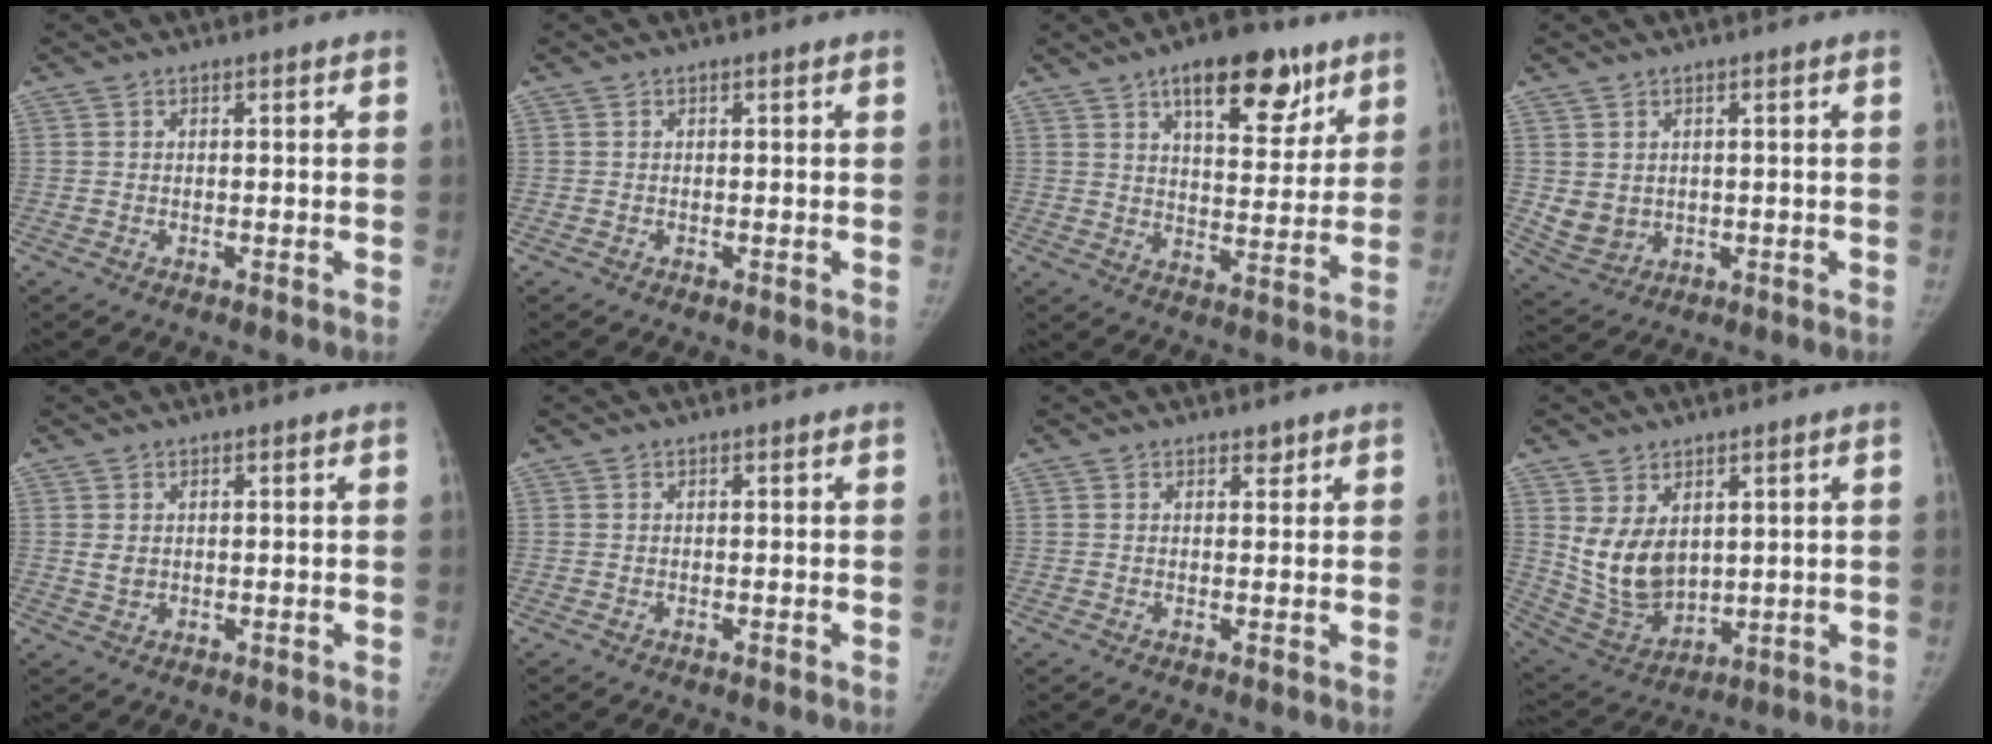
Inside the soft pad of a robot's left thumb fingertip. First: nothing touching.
{"total": 0.0}
{"total": 15.3, "force": [9.0, 6.8, 10.4], "torque": [-0.105, -0.035, 0.134]}
{"total": 4.8, "force": [0.7, 4.1, 2.4], "torque": [-0.034, -0.014, 0.032]}
{"total": 1.8, "force": [0.6, 1.3, 1.0], "torque": [-0.013, -0.007, 0.016]}
{"total": 0.0}
{"total": 1.2, "force": [1.0, 0.6, 0.4], "torque": [0.002, -0.007, 0.012]}
{"total": 10.6, "force": [3.0, 7.2, 7.2], "torque": [-0.113, -0.024, 0.084]}